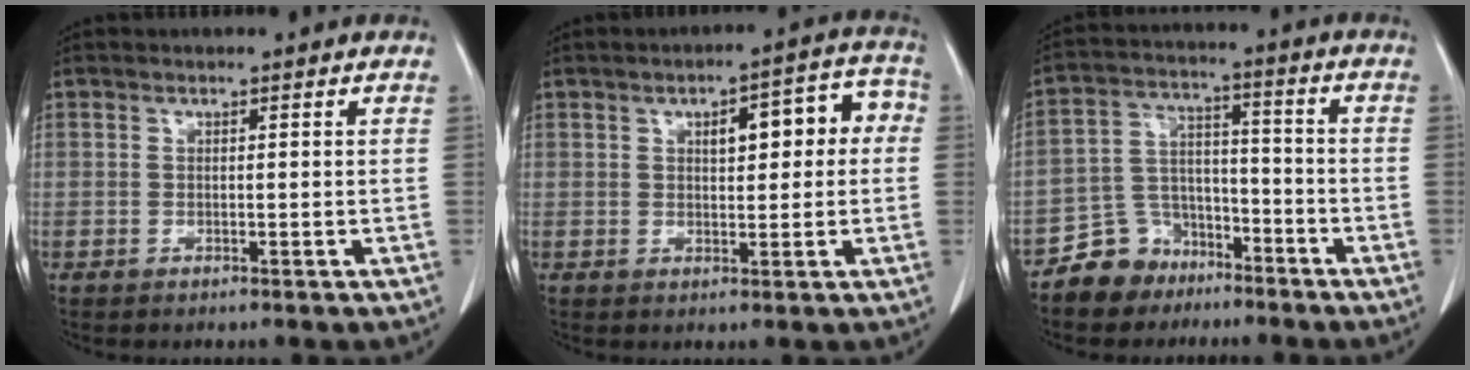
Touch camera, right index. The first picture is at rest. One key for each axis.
{"total": 8.0, "fx": 1.5, "fy": 3.2, "fz": 7.2, "tx": -0.085, "ty": 0.037, "tz": 0.017}
{"total": 8.1, "fx": -5.8, "fy": 5.5, "fz": 0.9, "tx": -0.010, "ty": 0.028, "tz": -0.102}